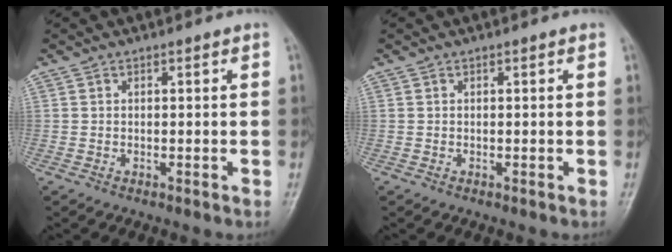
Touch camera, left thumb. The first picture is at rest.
{"total": 0.0}